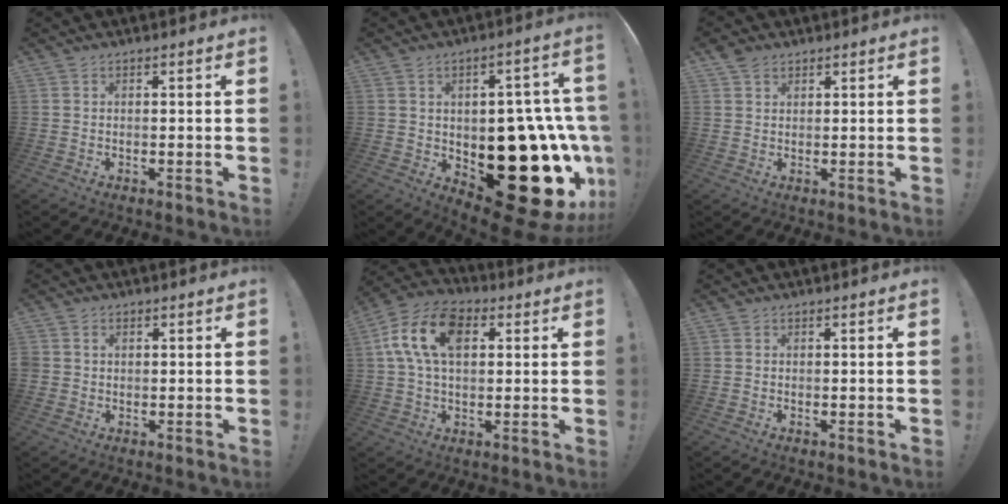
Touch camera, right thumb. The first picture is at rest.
{"total": 28.9, "force": [-4.4, 16.6, 23.2], "torque": [-0.290, 0.010, -0.023]}
{"total": 3.0, "force": [2.0, 1.9, 1.1], "torque": [-0.018, -0.007, 0.038]}
{"total": 1.7, "force": [0.4, 1.6, 0.6], "torque": [-0.007, 0.000, 0.007]}
{"total": 15.5, "force": [4.3, 9.7, 11.2], "torque": [-0.219, 0.013, 0.080]}
{"total": 0.0}